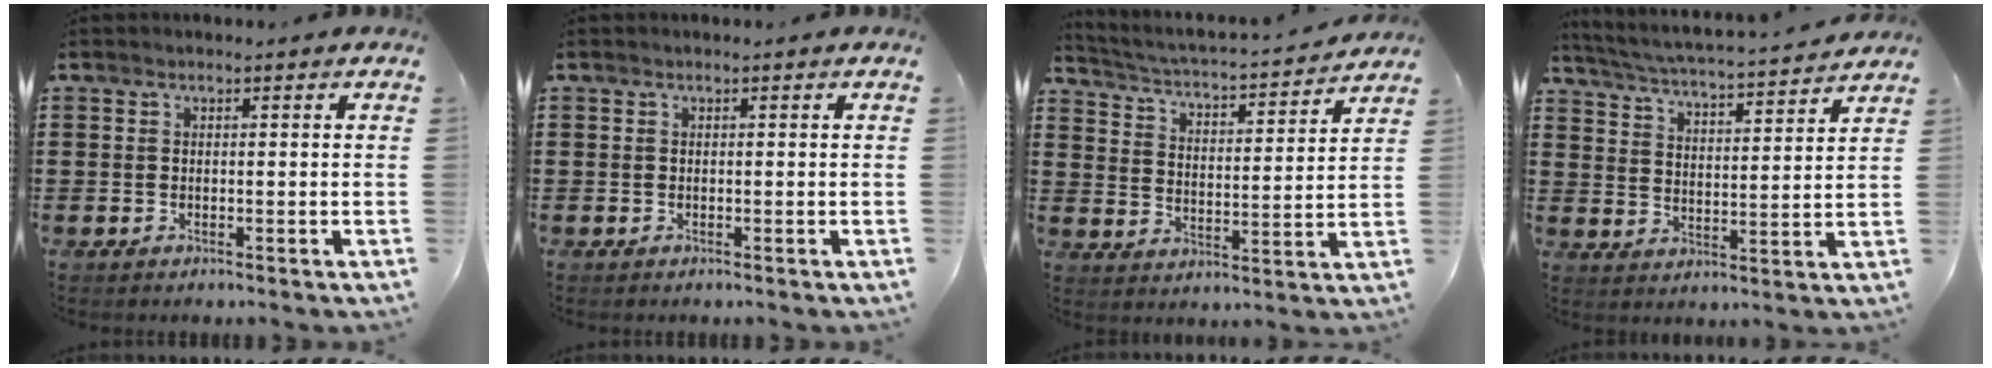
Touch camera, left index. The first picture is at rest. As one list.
[{"total": 0.0}, {"total": 2.5, "force": [2.4, -0.1, 0.7], "torque": [-0.033, -0.029, 0.029]}, {"total": 3.9, "force": [3.7, -0.3, 1.2], "torque": [-0.043, -0.032, 0.055]}]